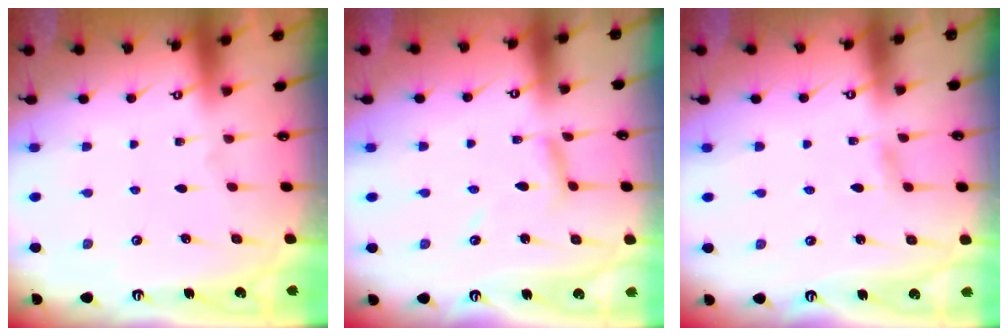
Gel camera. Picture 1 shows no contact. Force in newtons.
{"total": 6.0, "press": 6.0, "slide": 0.2}
{"total": 3.0, "press": 3.0, "slide": 0.3}